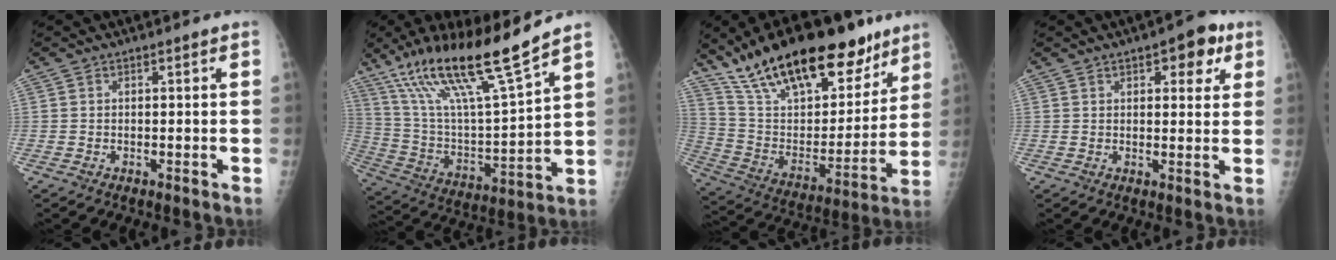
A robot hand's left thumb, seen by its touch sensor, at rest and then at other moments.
{"total": 21.0, "force": [14.7, 2.2, 14.9], "torque": [-0.253, -0.060, 0.275]}
{"total": 29.4, "force": [20.2, 11.9, 17.7], "torque": [-0.264, -0.050, 0.340]}
{"total": 7.1, "force": [3.5, 3.4, 5.2], "torque": [-0.035, -0.009, 0.037]}